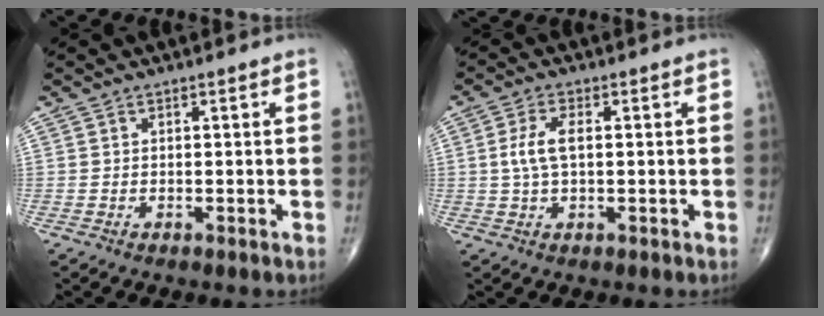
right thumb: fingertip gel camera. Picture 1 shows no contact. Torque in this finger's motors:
{"motor_torque": [0.16, 0.13, 0.56, 0.06, 0.02]}